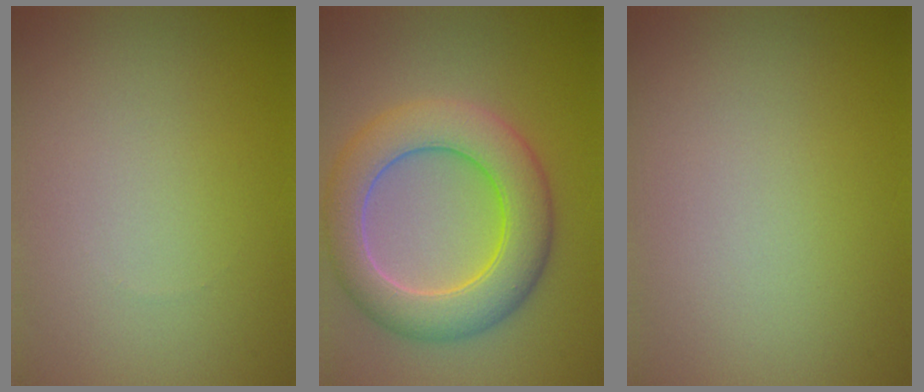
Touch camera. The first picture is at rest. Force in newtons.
{"total": 7.6, "press": 7.6, "slide": 0.5}
{"total": 0.0}